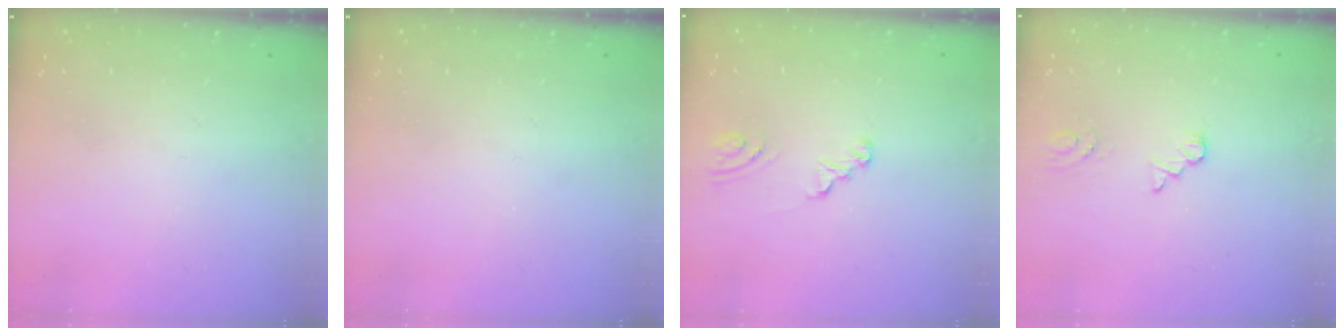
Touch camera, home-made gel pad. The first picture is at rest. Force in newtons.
{"total": 0.0}
{"total": 2.5, "press": 2.5, "slide": 0.2}
{"total": 1.6, "press": 1.6, "slide": 0.2}